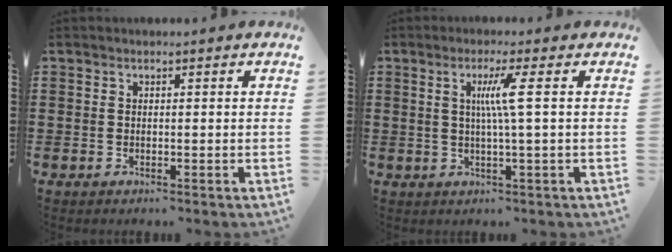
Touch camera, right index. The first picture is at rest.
{"total": 4.8, "force": [0.8, -0.8, 4.7], "torque": [-0.090, -0.005, 0.006]}